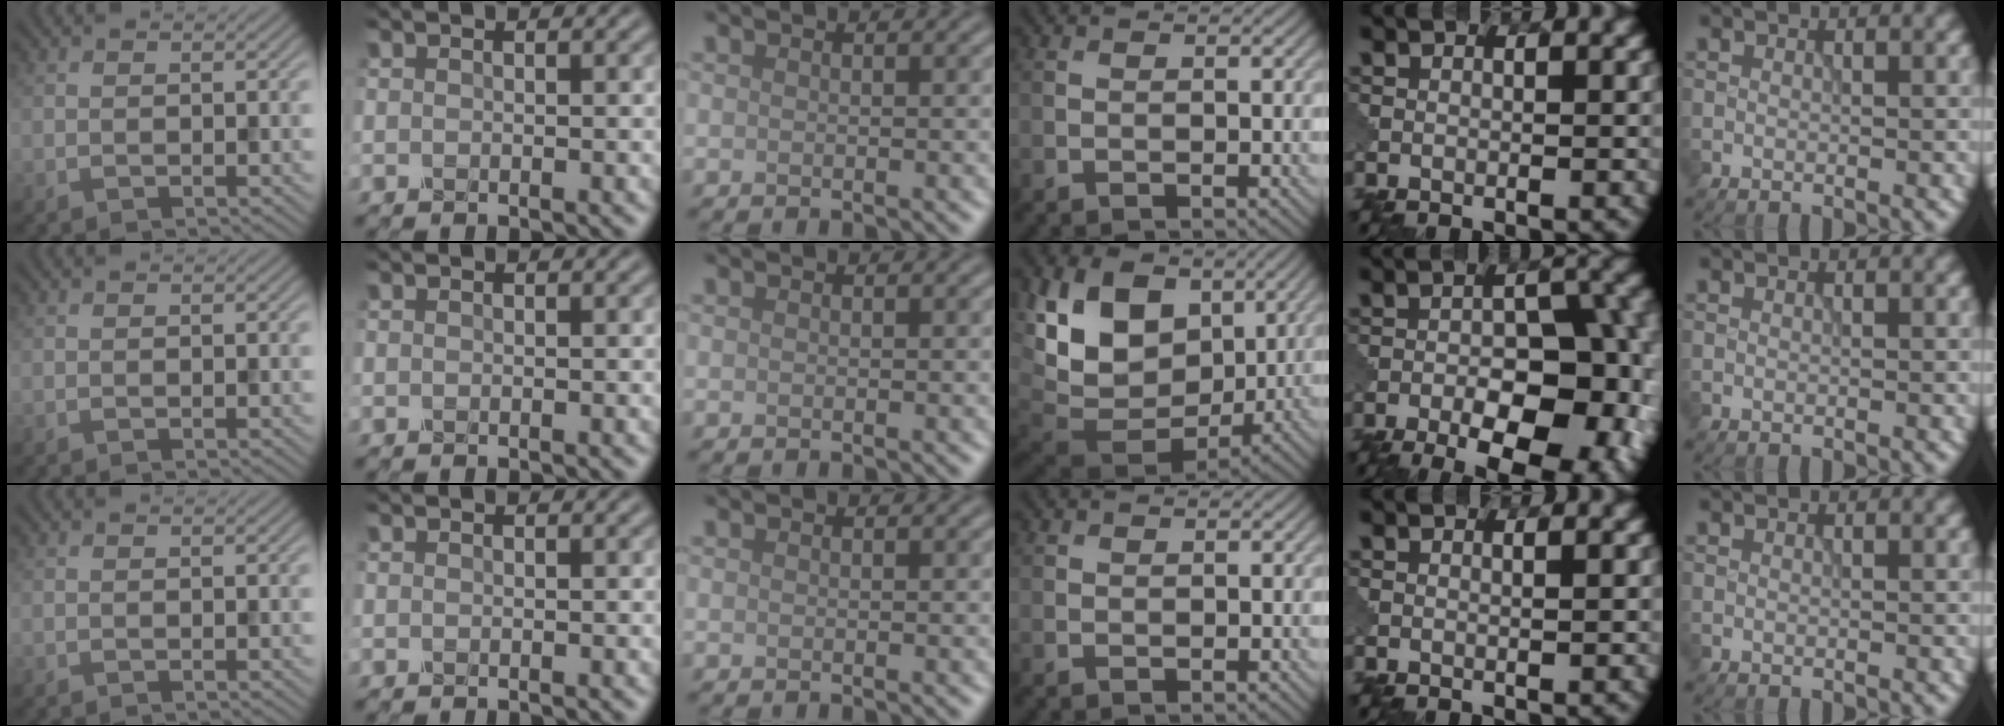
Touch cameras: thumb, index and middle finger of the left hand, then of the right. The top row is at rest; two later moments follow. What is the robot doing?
{"motion": "wrap", "object": "tissue paper"}